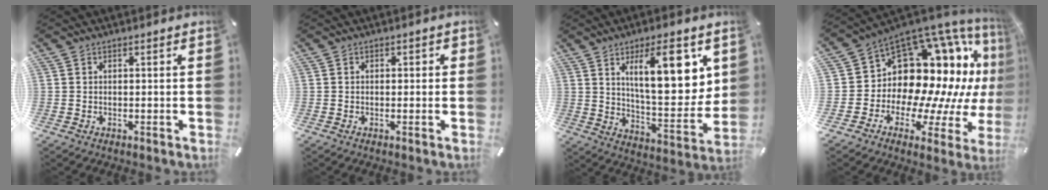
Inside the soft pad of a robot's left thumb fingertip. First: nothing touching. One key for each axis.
{"total": 1.1, "fx": -0.3, "fy": 0.8, "fz": 0.6, "tx": -0.012, "ty": 0.005, "tz": -0.008}
{"total": 18.4, "fx": 7.6, "fy": 7.1, "fz": 15.1, "tx": -0.209, "ty": -0.026, "tz": 0.112}
{"total": 16.7, "fx": 6.6, "fy": 11.5, "fz": 10.1, "tx": -0.131, "ty": -0.110, "tz": 0.129}